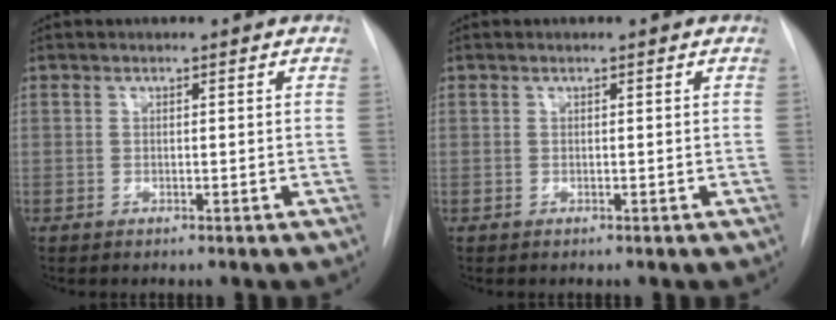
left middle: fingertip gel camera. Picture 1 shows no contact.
{"total": 0.0}